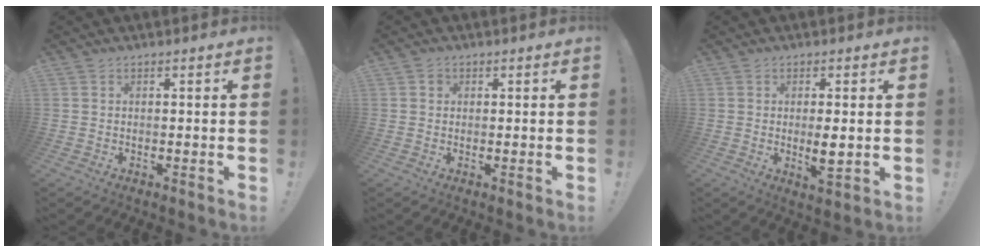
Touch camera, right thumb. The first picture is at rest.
{"total": 1.4, "force": [0.4, 1.3, 0.4], "torque": [-0.003, 0.001, 0.006]}
{"total": 5.4, "force": [-0.2, 1.4, 5.2], "torque": [-0.079, -0.012, -0.005]}